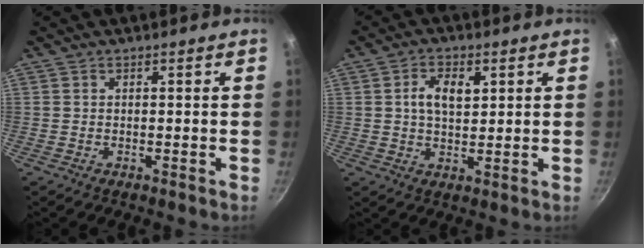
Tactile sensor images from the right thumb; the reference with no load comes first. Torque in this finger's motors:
{"motor_torque": [-0.03, 0.01, 0.64, 0.01, 0.13]}